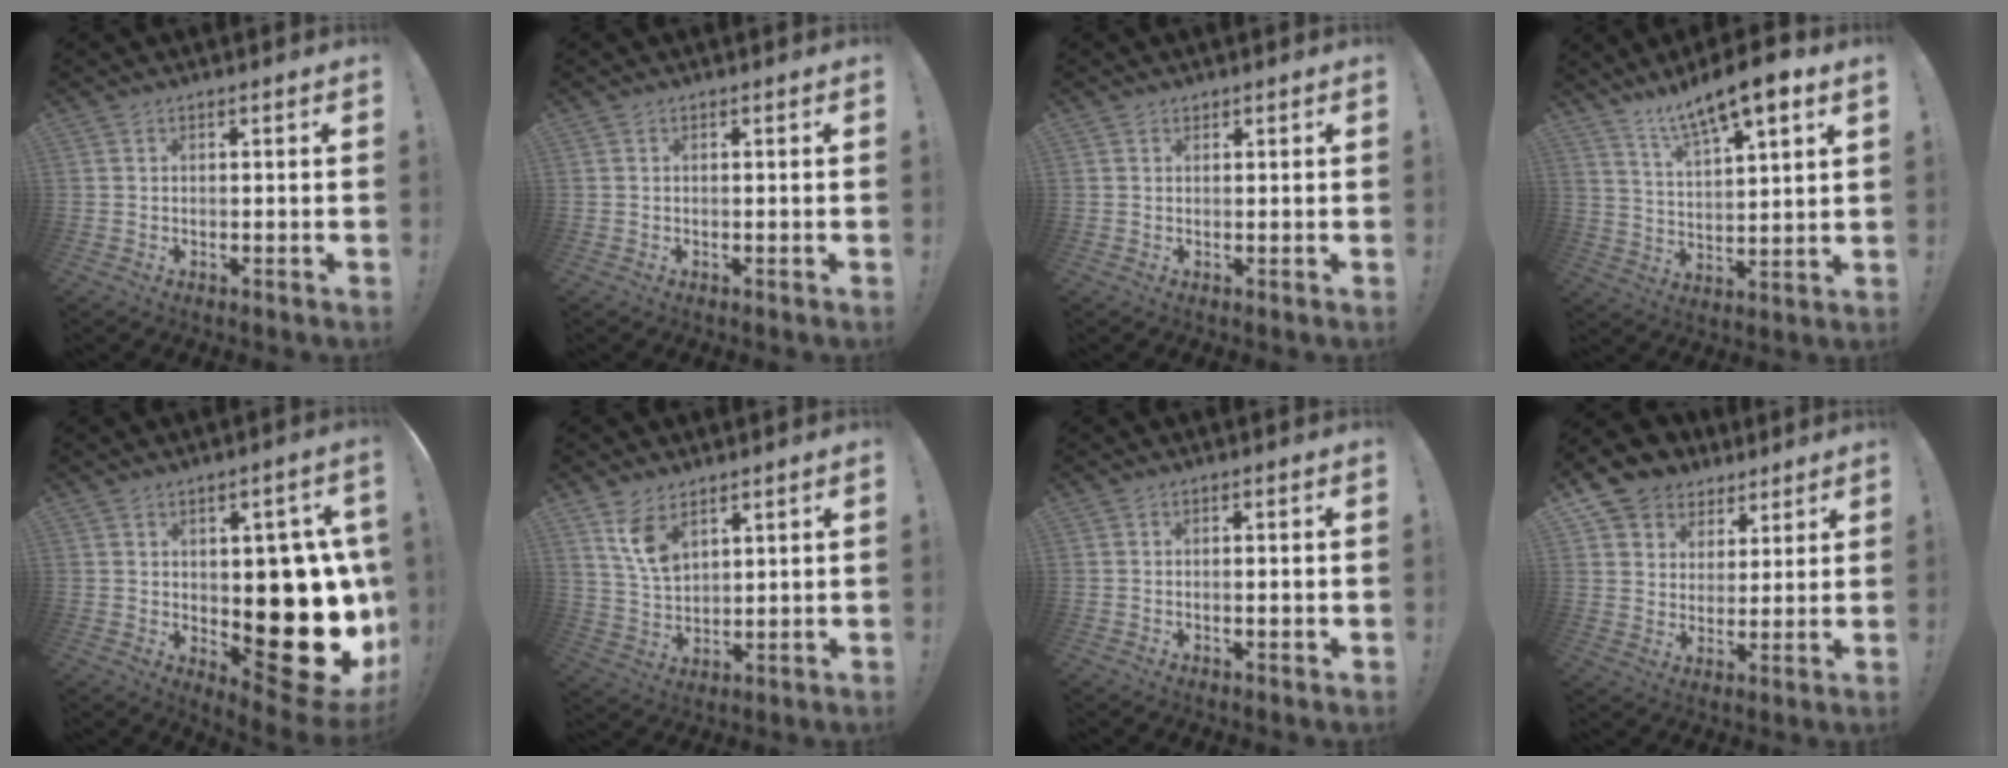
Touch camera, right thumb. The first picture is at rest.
{"total": 0.0}
{"total": 0.8, "force": [0.7, 0.4, 0.1], "torque": [0.002, -0.002, 0.013]}
{"total": 10.8, "force": [8.8, 1.9, 6.1], "torque": [-0.104, -0.061, 0.151]}
{"total": 19.6, "force": [-0.7, 10.7, 16.3], "torque": [-0.180, -0.011, 0.013]}
{"total": 8.9, "force": [5.5, 5.0, 4.9], "torque": [-0.087, -0.024, 0.107]}
{"total": 1.1, "force": [-0.2, 0.1, 1.1], "torque": [-0.016, 0.000, -0.005]}
{"total": 9.7, "force": [5.8, 7.6, 2.0], "torque": [-0.033, -0.040, 0.117]}